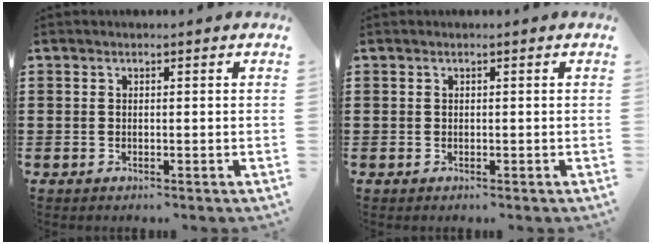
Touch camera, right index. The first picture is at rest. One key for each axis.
{"total": 0.0}